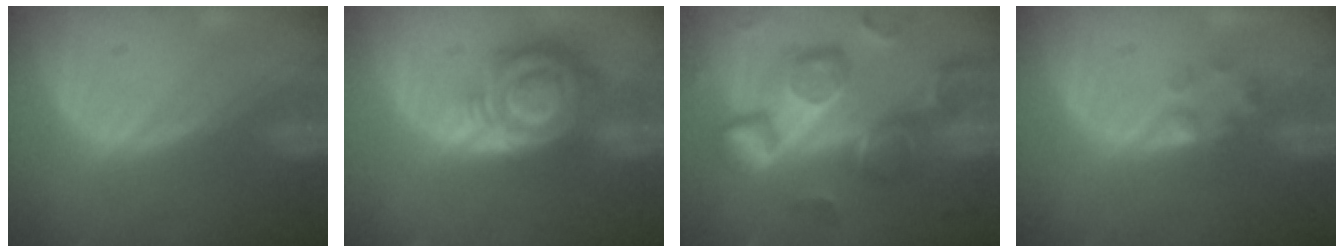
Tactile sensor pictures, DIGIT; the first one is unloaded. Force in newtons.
{"total": 9.2, "press": 9.2, "slide": 0.6}
{"total": 12.8, "press": 11.2, "slide": 6.2}
{"total": 2.0, "press": 2.0, "slide": 0.2}